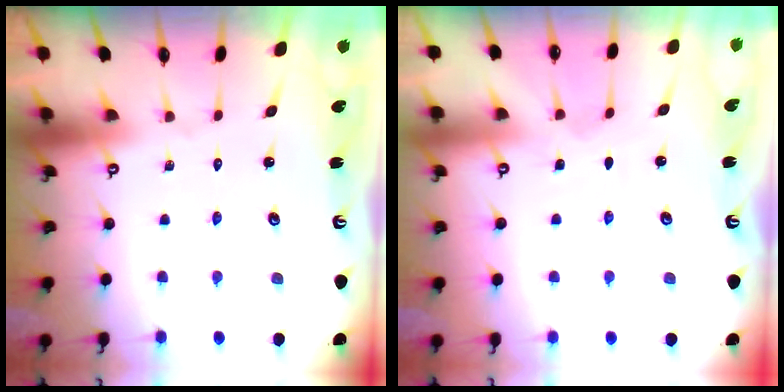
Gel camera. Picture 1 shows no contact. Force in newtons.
{"total": 2.8, "press": 2.8, "slide": 0.3}